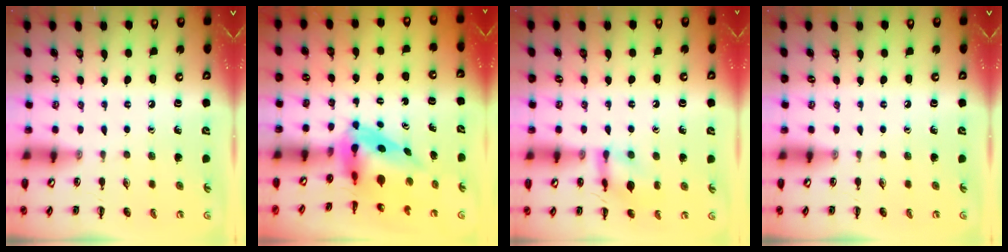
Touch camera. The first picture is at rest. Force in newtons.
{"total": 5.4, "press": 5.2, "slide": 1.5}
{"total": 11.2, "press": 11.1, "slide": 0.9}
{"total": 0.0}